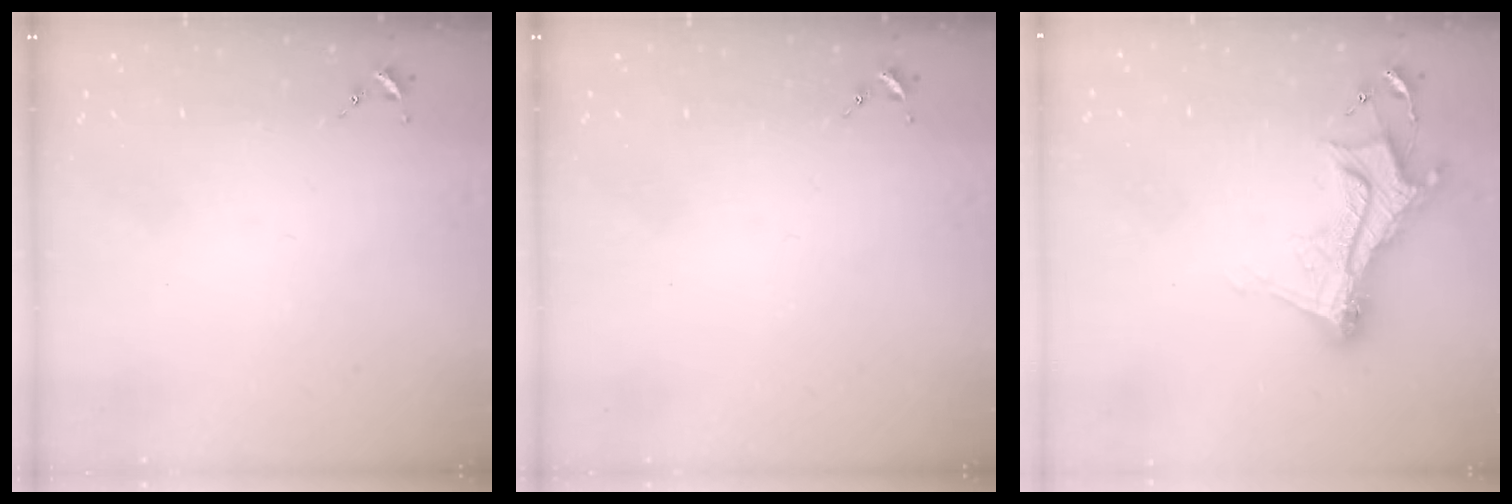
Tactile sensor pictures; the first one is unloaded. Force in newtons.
{"total": 0.0}
{"total": 12.5, "press": 12.4, "slide": 1.1}